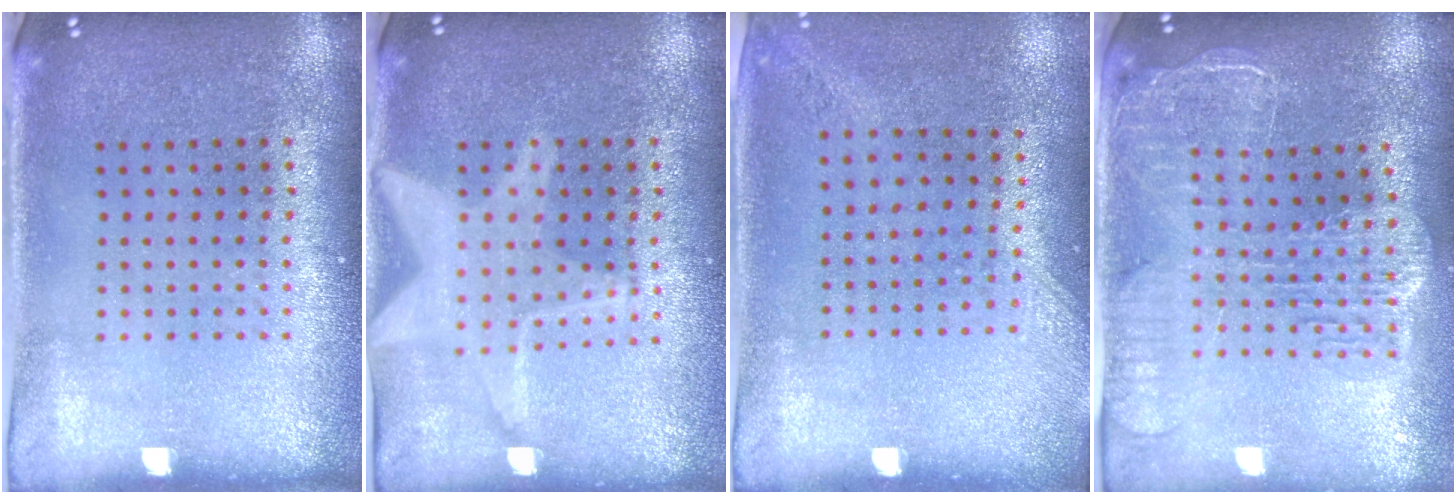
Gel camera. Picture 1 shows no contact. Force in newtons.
{"total": 3.0, "press": 3.0, "slide": 0.3}
{"total": 1.4, "press": 1.1, "slide": 0.9}
{"total": 2.5, "press": 2.2, "slide": 1.3}